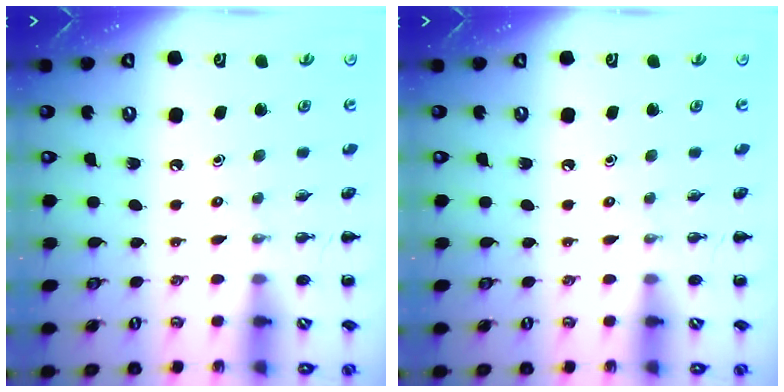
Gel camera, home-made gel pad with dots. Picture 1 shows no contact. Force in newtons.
{"total": 0.0}